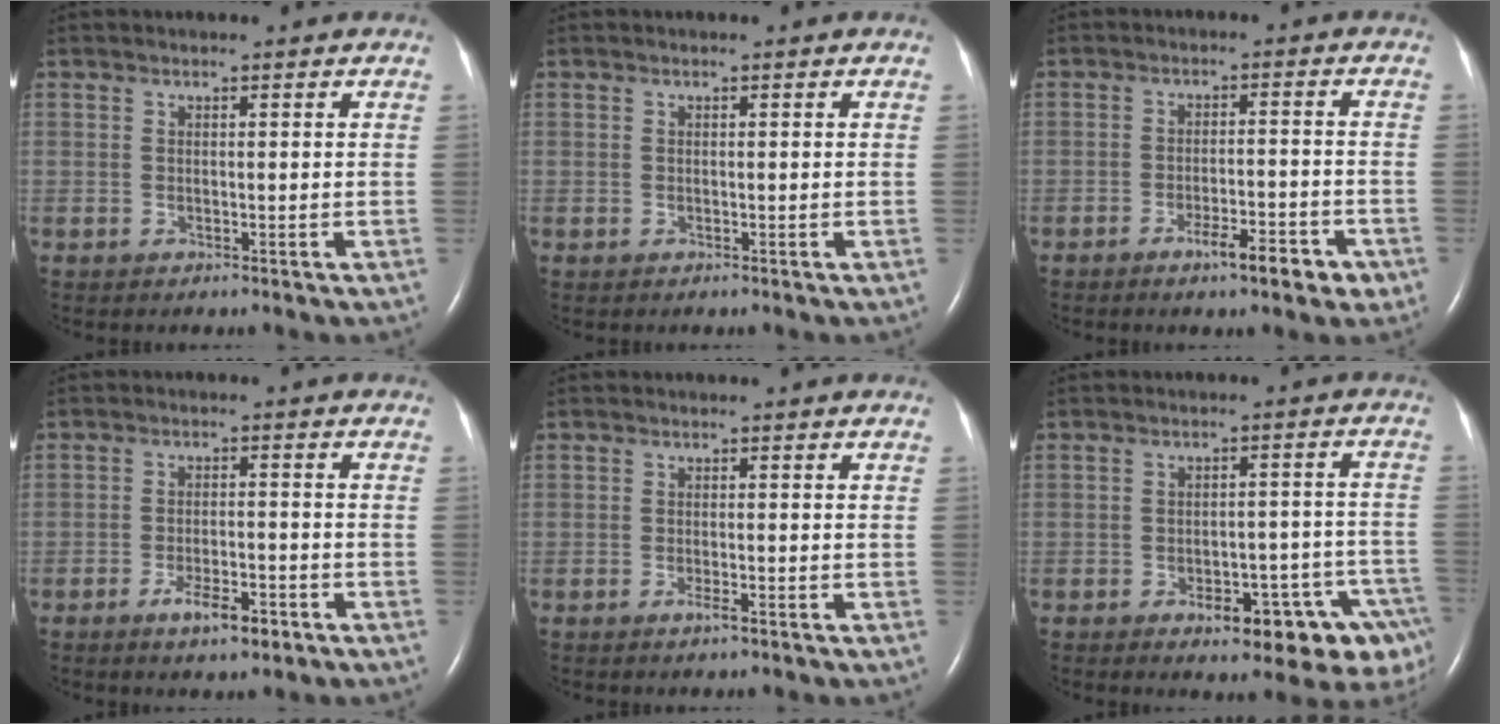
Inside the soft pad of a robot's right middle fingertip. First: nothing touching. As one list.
[{"total": 0.0}, {"total": 5.9, "force": [-3.6, 1.3, 4.5], "torque": [-0.069, 0.001, -0.051]}, {"total": 4.9, "force": [-3.0, 1.3, 3.6], "torque": [-0.070, -0.002, -0.045]}, {"total": 1.2, "force": [-0.8, 0.0, 0.9], "torque": [-0.024, -0.002, -0.012]}, {"total": 12.7, "force": [-7.8, 3.8, 9.2], "torque": [-0.051, 0.033, -0.094]}]